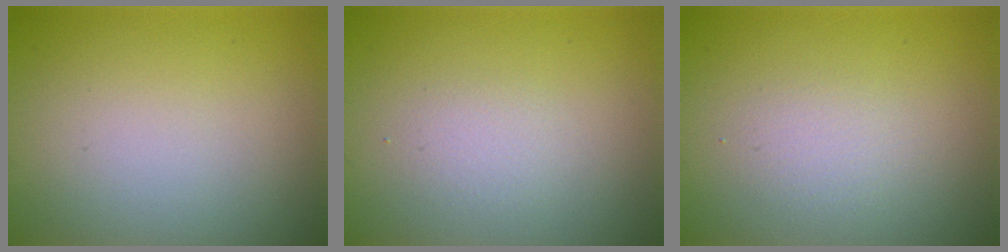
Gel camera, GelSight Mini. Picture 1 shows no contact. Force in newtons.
{"total": 1.3, "press": 1.3, "slide": 0.1}
{"total": 1.6, "press": 1.6, "slide": 0.1}